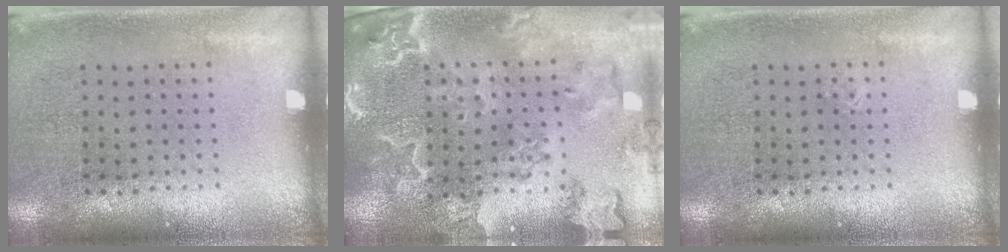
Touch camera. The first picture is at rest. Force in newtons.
{"total": 3.4, "press": 3.0, "slide": 1.5}
{"total": 0.0}